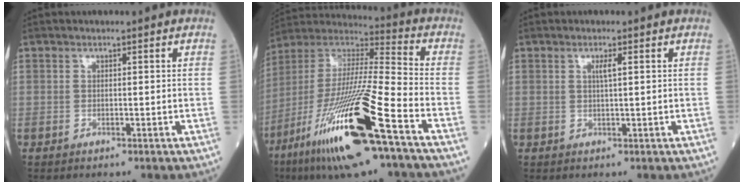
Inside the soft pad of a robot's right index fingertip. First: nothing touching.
{"total": 23.8, "force": [-11.6, 1.5, 20.7], "torque": [-0.417, -0.056, -0.220]}
{"total": 1.6, "force": [0.6, 0.0, 1.5], "torque": [-0.029, -0.001, 0.009]}